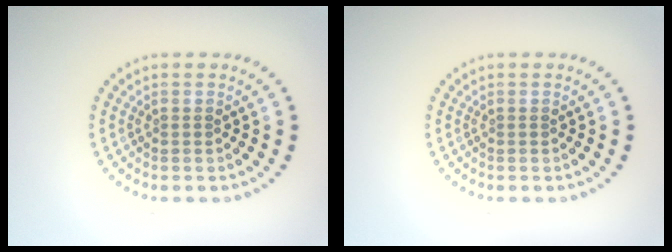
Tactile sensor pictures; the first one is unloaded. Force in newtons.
{"total": 0.0}